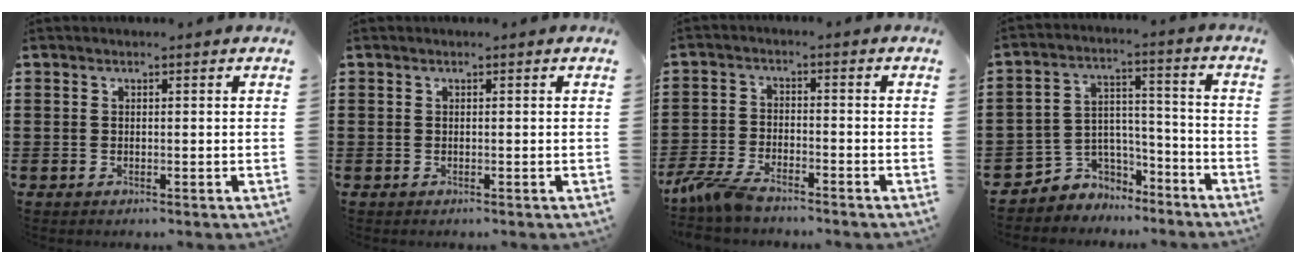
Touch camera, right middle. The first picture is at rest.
{"total": 0.0}
{"total": 5.7, "force": [-4.8, 1.2, 2.8], "torque": [-0.088, -0.013, -0.101]}
{"total": 4.8, "force": [-3.8, 3.0, -0.4], "torque": [-0.007, 0.006, -0.077]}